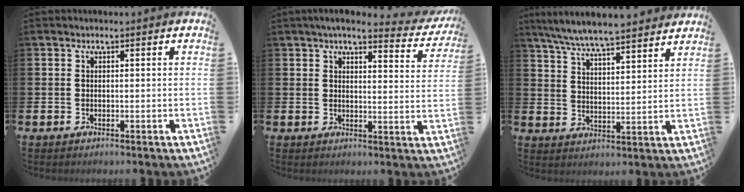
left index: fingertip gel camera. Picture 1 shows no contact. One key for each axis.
{"total": 4.1, "fx": 3.6, "fy": 0.5, "fz": 1.8, "tx": -0.039, "ty": -0.022, "tz": 0.058}
{"total": 6.9, "fx": 6.7, "fy": 0.0, "fz": 1.8, "tx": -0.066, "ty": -0.038, "tz": 0.120}